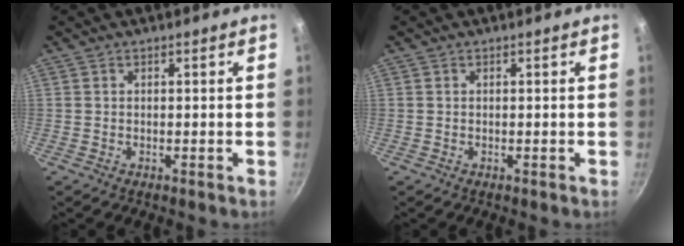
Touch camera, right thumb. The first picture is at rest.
{"total": 0.0}